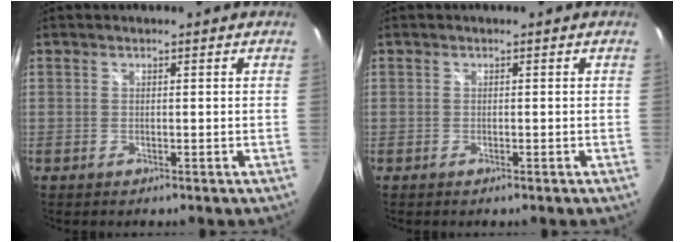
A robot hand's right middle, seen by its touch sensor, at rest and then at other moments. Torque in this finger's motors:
{"motor_torque": [1.97, -0.16, 0.07, 0.02]}